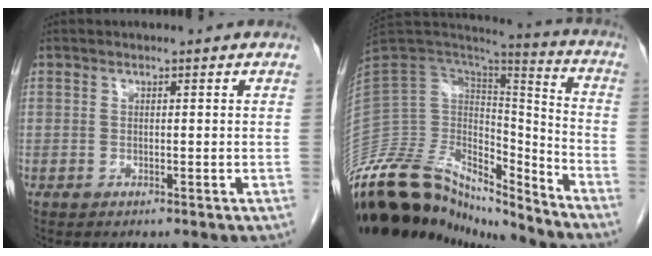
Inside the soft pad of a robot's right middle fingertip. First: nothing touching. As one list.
[{"total": 27.2, "force": [-25.0, 6.9, 8.2], "torque": [-0.201, 0.032, -0.407]}]